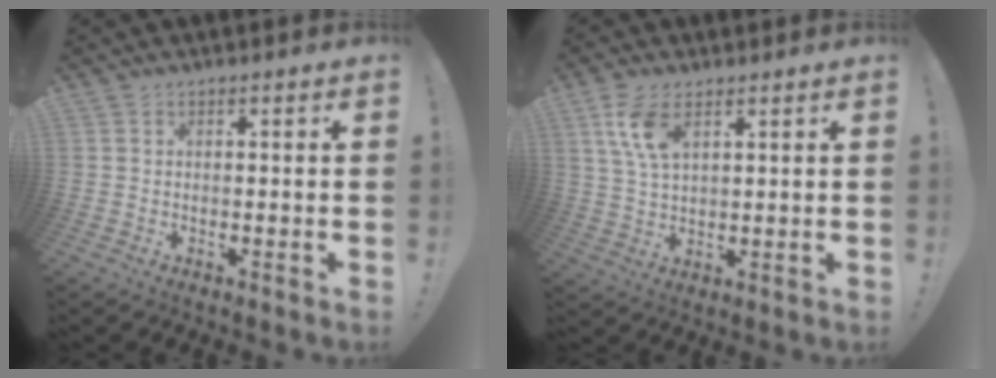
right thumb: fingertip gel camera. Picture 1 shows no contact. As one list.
[{"total": 8.6, "force": [4.1, 4.2, 6.3], "torque": [-0.122, -0.015, 0.073]}]